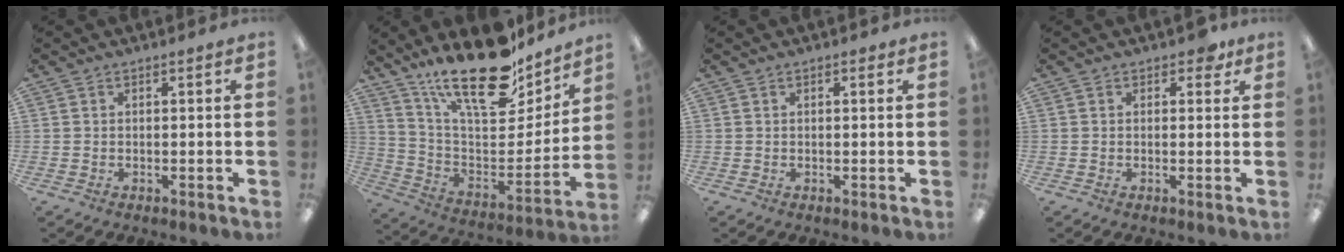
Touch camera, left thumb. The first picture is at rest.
{"total": 24.3, "force": [18.5, 8.7, 13.3], "torque": [-0.212, -0.115, 0.317]}
{"total": 1.0, "force": [0.4, 0.2, 0.9], "torque": [-0.010, -0.001, 0.005]}
{"total": 2.6, "force": [1.5, 1.5, 1.5], "torque": [-0.010, -0.004, 0.020]}